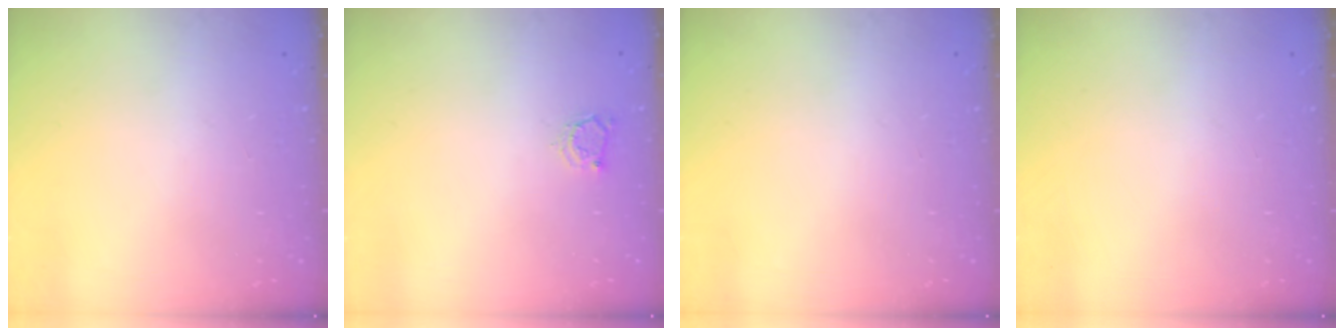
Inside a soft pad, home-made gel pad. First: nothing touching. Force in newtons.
{"total": 2.9, "press": 2.9, "slide": 0.4}
{"total": 0.0}
{"total": 0.0}